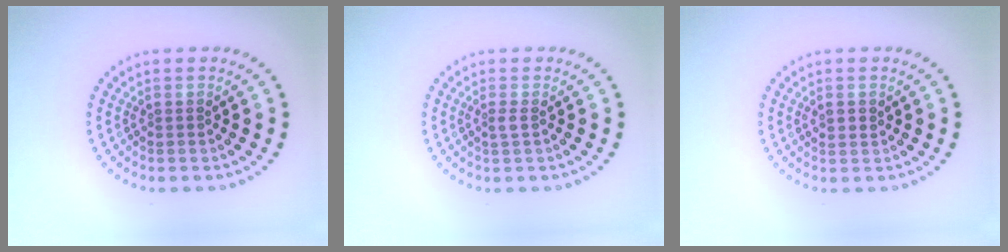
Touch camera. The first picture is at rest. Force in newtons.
{"total": 0.9, "press": 0.6, "slide": 0.6}
{"total": 1.1, "press": 1.0, "slide": 0.4}